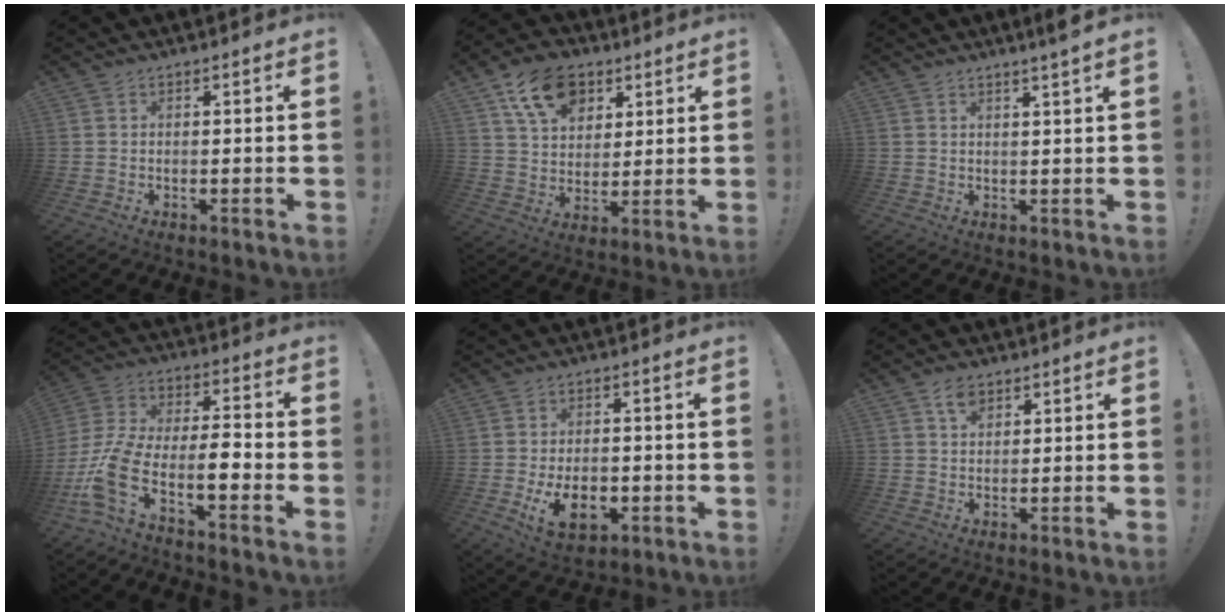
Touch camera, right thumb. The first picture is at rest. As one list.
[{"total": 15.3, "force": [7.6, 10.8, 7.8], "torque": [-0.119, -0.028, 0.145]}, {"total": 3.0, "force": [2.0, -0.5, 2.1], "torque": [-0.034, -0.011, 0.032]}, {"total": 14.9, "force": [-6.4, 6.7, 11.6], "torque": [-0.246, 0.025, -0.107]}, {"total": 10.3, "force": [-3.0, 6.6, 7.4], "torque": [-0.116, 0.002, -0.051]}, {"total": 4.4, "force": [2.5, 2.7, 2.5], "torque": [-0.040, -0.005, 0.043]}]